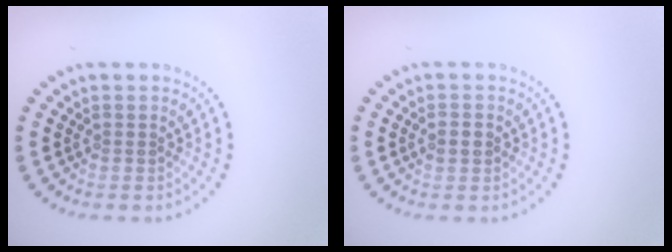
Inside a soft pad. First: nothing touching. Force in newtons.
{"total": 1.1, "press": 1.1, "slide": 0.1}